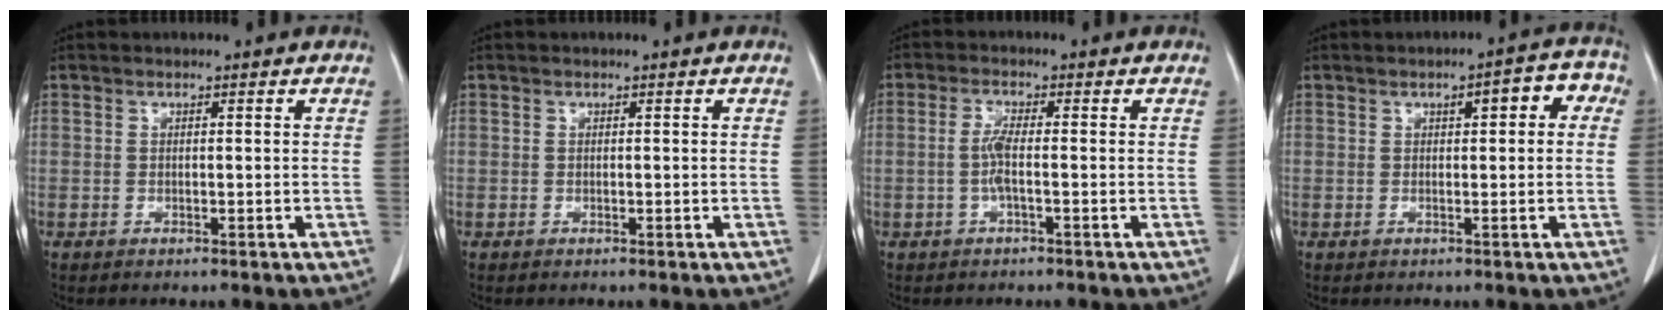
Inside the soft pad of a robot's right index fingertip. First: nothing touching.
{"total": 0.0}
{"total": 2.9, "force": [-0.6, 0.1, 2.8], "torque": [-0.060, 0.000, -0.014]}
{"total": 5.1, "force": [1.3, 1.4, 4.7], "torque": [-0.058, 0.026, 0.010]}